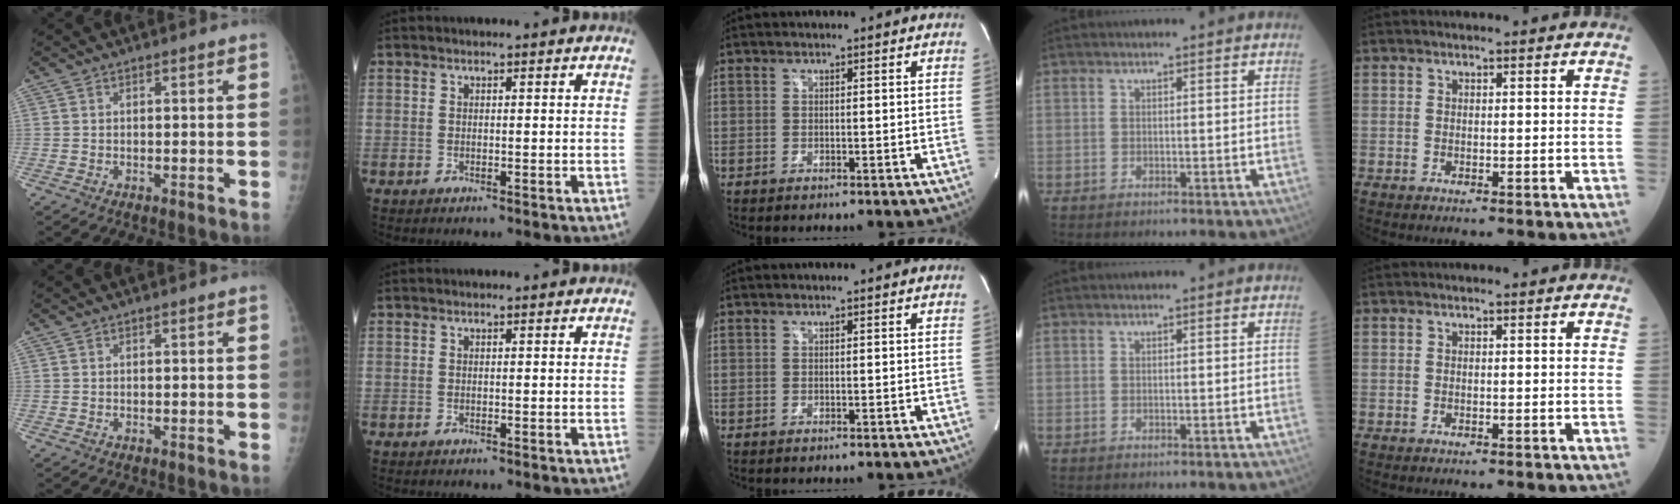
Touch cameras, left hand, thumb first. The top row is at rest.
{}